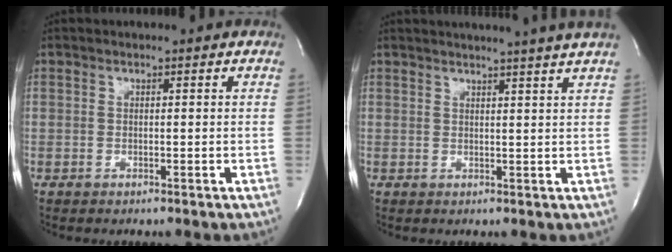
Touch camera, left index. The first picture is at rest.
{"total": 8.6, "force": [7.7, -1.6, 3.4], "torque": [-0.044, -0.010, 0.078]}